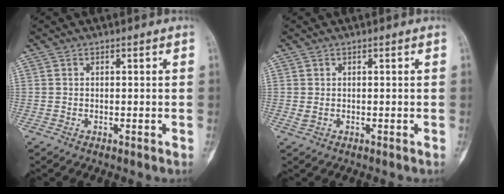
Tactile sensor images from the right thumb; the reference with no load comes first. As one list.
[{"total": 0.7, "force": [0.1, 0.5, 0.5], "torque": [-0.014, 0.002, 0.007]}]